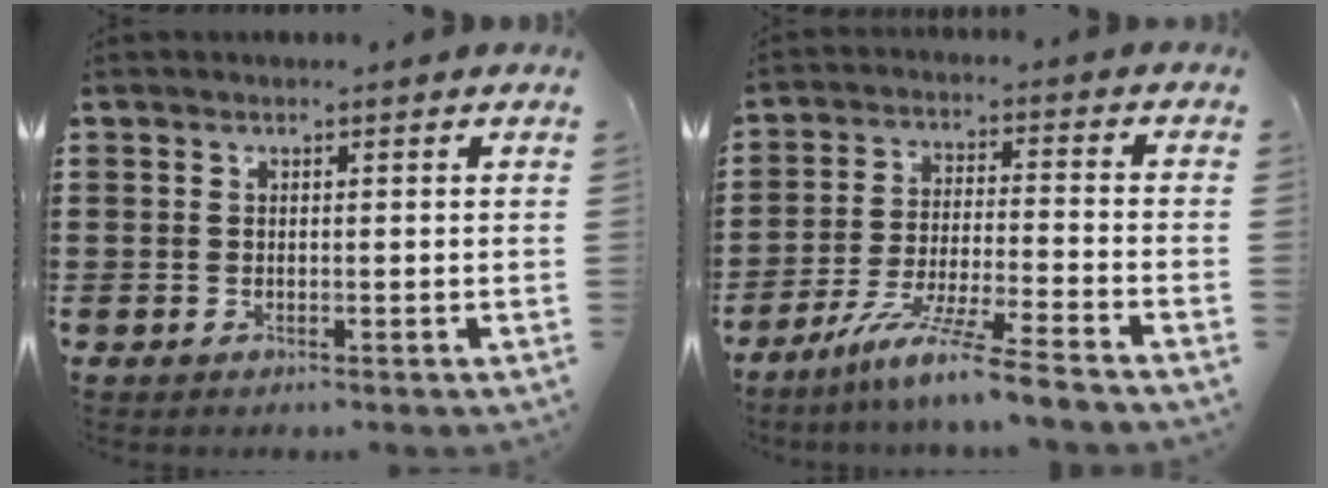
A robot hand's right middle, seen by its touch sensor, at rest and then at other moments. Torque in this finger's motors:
{"motor_torque": [1.34, -0.80, 0.57, 0.20]}